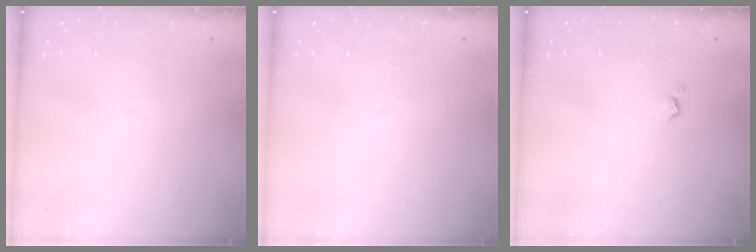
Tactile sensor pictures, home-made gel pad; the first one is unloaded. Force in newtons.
{"total": 0.0}
{"total": 2.7, "press": 2.6, "slide": 0.5}